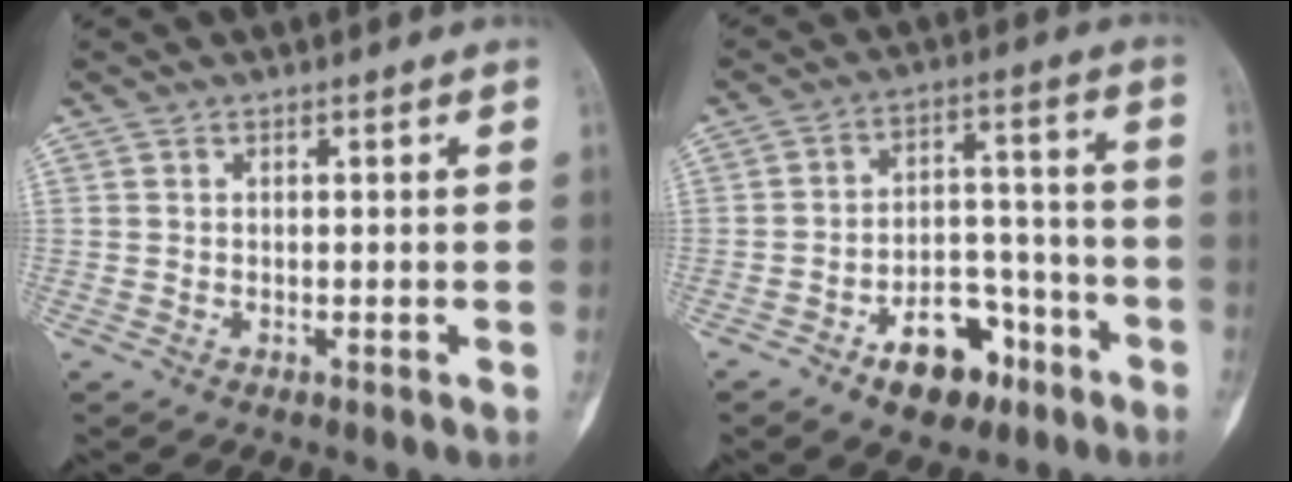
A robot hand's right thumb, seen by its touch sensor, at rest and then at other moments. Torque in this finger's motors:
{"motor_torque": [1.54, 0.66, 0.71, -1.06, 0.24]}